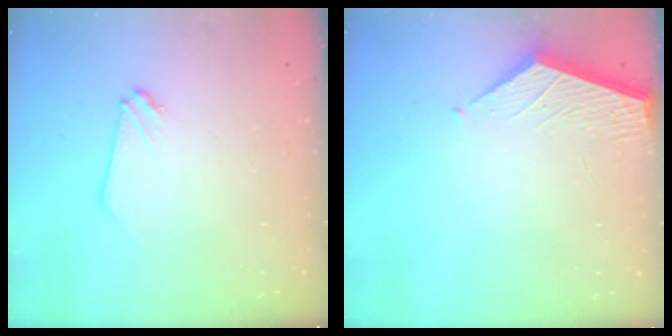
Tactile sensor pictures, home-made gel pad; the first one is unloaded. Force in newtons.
{"total": 1.9, "press": 1.9, "slide": 0.2}